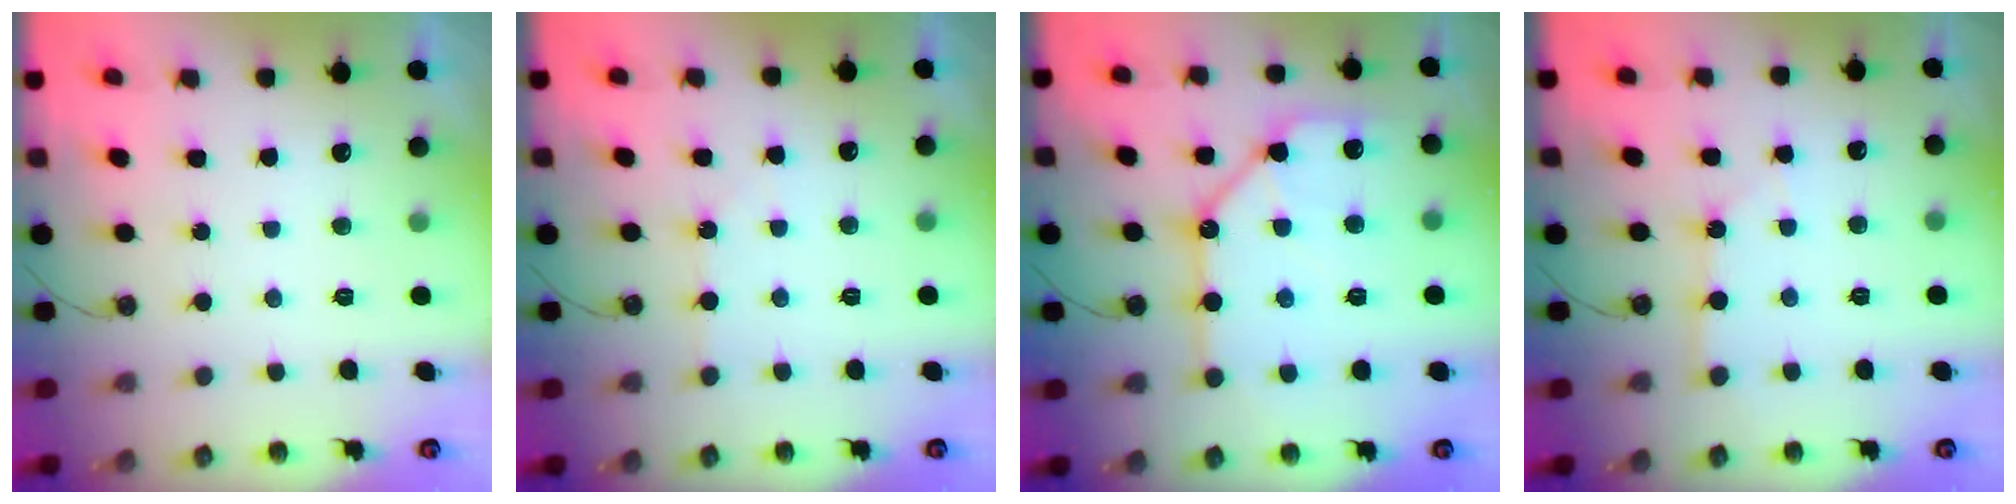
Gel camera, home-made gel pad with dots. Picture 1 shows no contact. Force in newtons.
{"total": 3.3, "press": 3.3, "slide": 0.4}
{"total": 15.2, "press": 15.0, "slide": 1.9}
{"total": 2.2, "press": 2.2, "slide": 0.3}